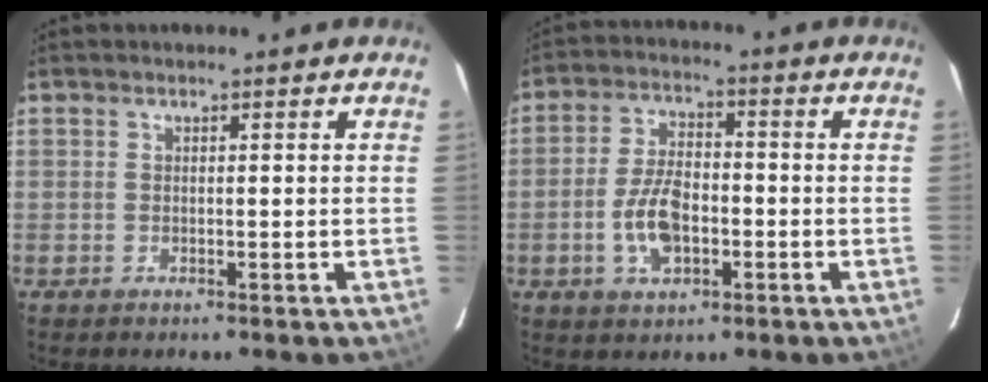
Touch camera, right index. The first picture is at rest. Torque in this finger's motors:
{"motor_torque": [0.36, -0.34, 0.16, 0.08]}